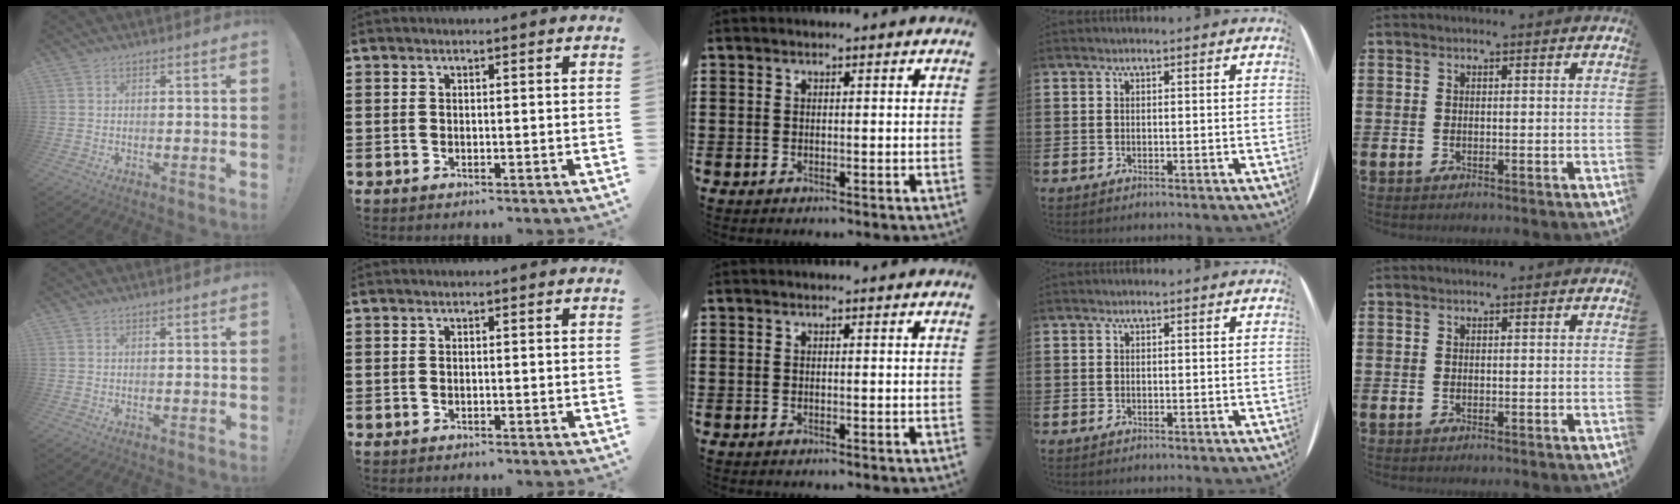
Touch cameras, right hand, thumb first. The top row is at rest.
{}